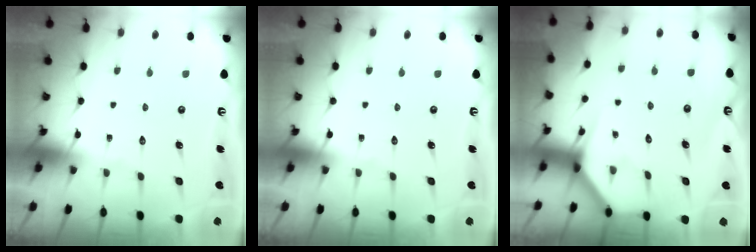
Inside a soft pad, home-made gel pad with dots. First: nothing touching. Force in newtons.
{"total": 0.0}
{"total": 4.0, "press": 3.9, "slide": 0.3}